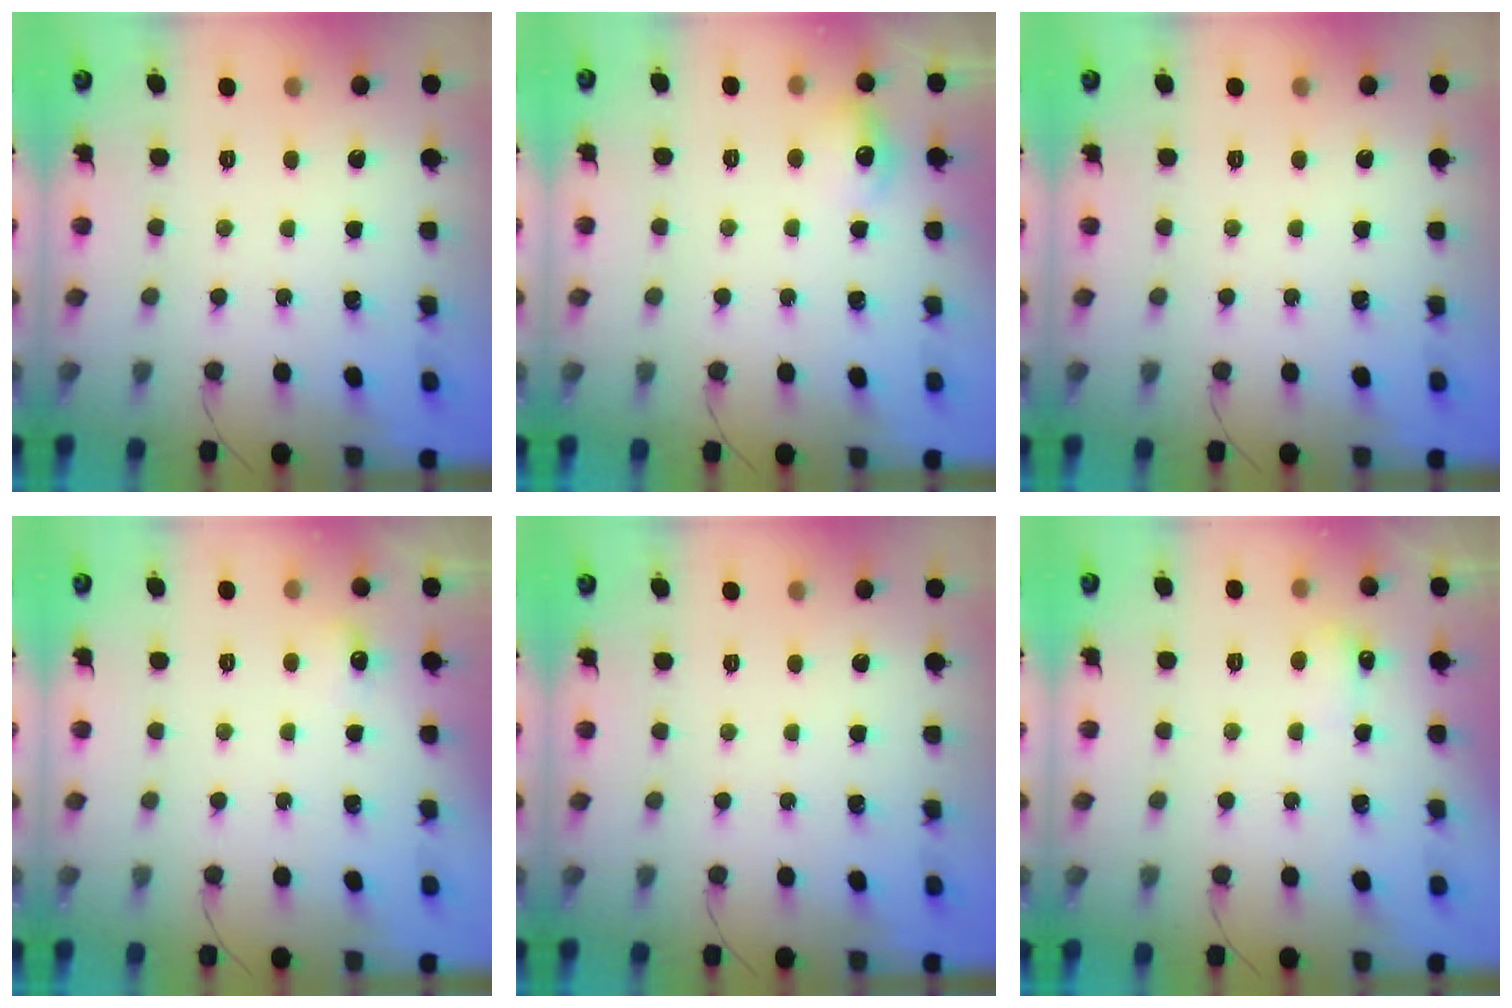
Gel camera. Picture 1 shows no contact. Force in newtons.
{"total": 6.9, "press": 6.9, "slide": 1.0}
{"total": 0.0}
{"total": 11.4, "press": 3.9, "slide": 10.8}
{"total": 0.0}
{"total": 4.1, "press": 3.9, "slide": 1.1}